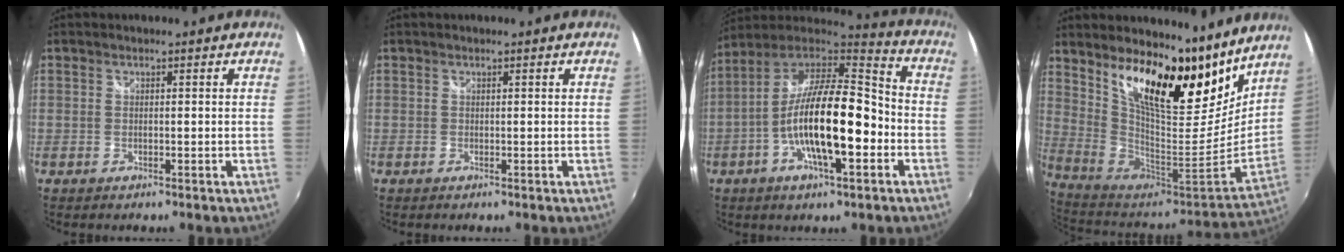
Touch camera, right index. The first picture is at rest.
{"total": 0.0}
{"total": 19.1, "force": [-4.9, 5.9, 17.5], "torque": [-0.320, -0.005, -0.095]}
{"total": 21.4, "force": [13.7, 7.5, 14.7], "torque": [-0.243, -0.004, 0.249]}